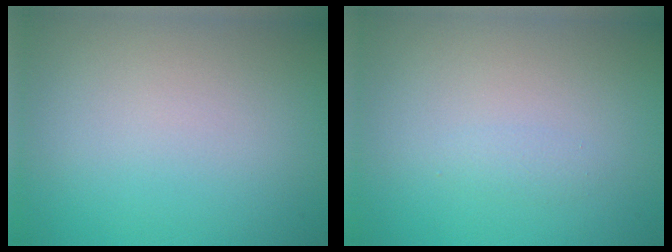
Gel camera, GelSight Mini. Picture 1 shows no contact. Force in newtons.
{"total": 0.6, "press": 0.6, "slide": 0.0}